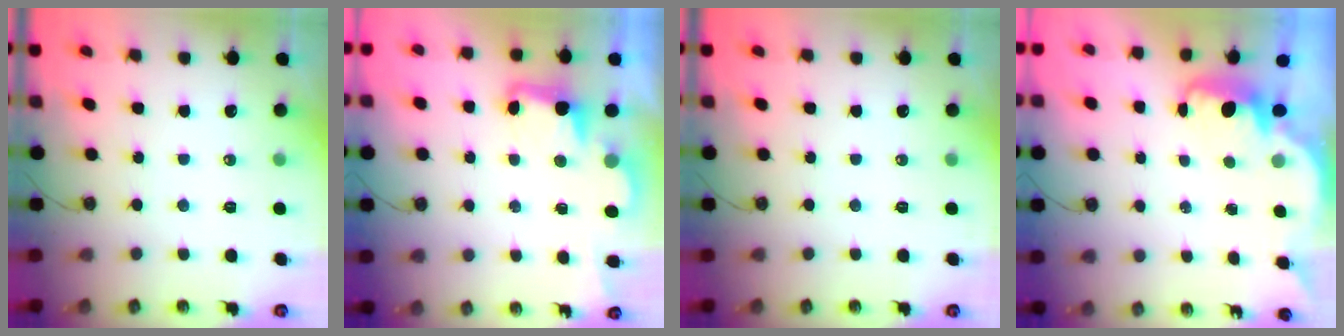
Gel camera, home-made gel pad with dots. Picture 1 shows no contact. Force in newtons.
{"total": 3.2, "press": 3.1, "slide": 0.6}
{"total": 0.0}
{"total": 2.5, "press": 2.4, "slide": 0.6}